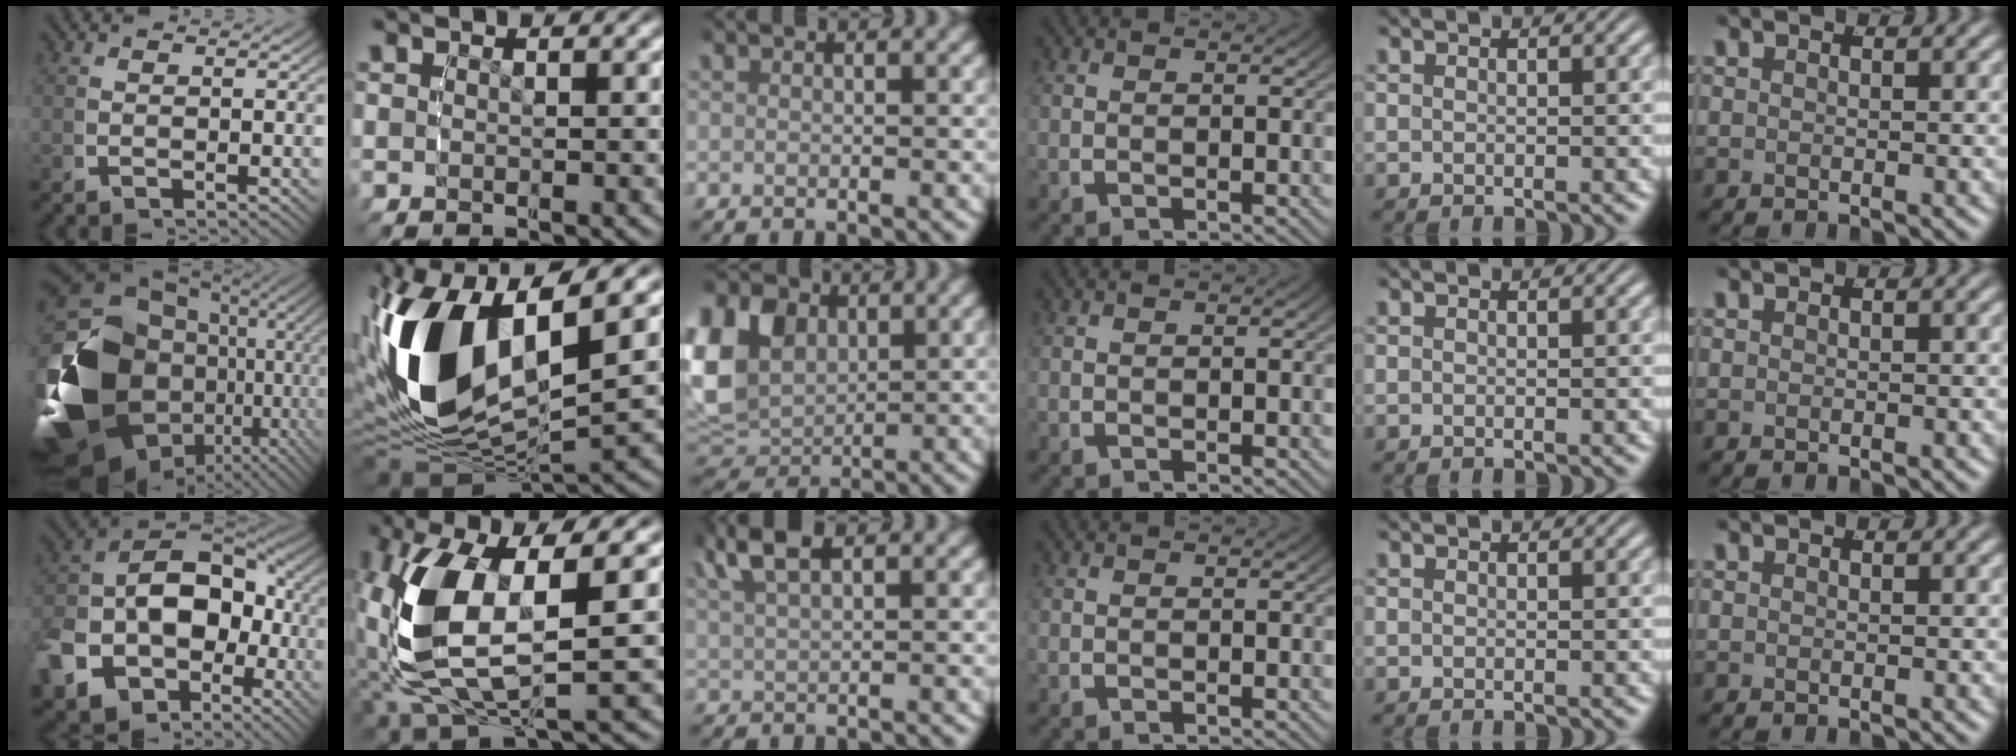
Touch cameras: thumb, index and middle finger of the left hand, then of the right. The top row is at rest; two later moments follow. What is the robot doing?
{"motion": "lift_and_place", "object": "pen"}